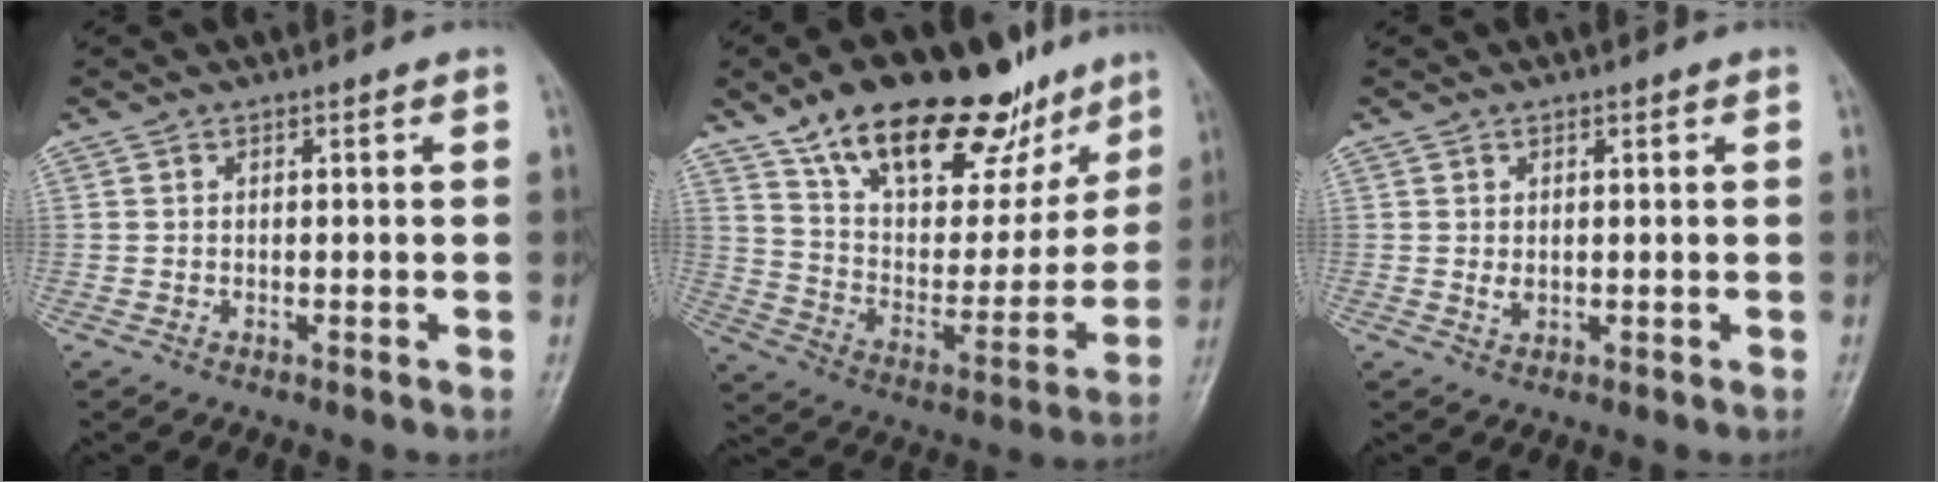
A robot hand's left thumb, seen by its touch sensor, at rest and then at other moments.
{"total": 28.4, "force": [18.3, 13.2, 17.3], "torque": [-0.222, -0.043, 0.295]}
{"total": 1.6, "force": [0.4, 1.0, 1.1], "torque": [-0.017, -0.005, 0.011]}